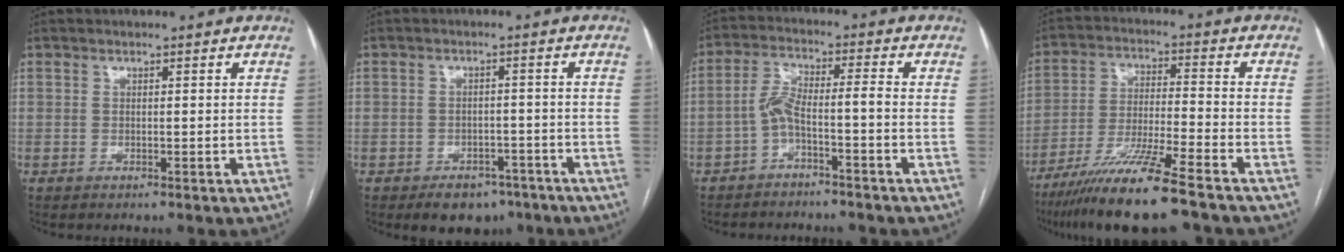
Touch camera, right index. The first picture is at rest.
{"total": 6.1, "force": [-4.1, 3.9, 2.1], "torque": [-0.021, 0.008, -0.052]}
{"total": 5.0, "force": [-2.6, 0.3, 4.2], "torque": [-0.086, 0.029, -0.048]}
{"total": 13.3, "force": [-9.8, -0.2, 9.1], "torque": [-0.171, -0.036, -0.174]}